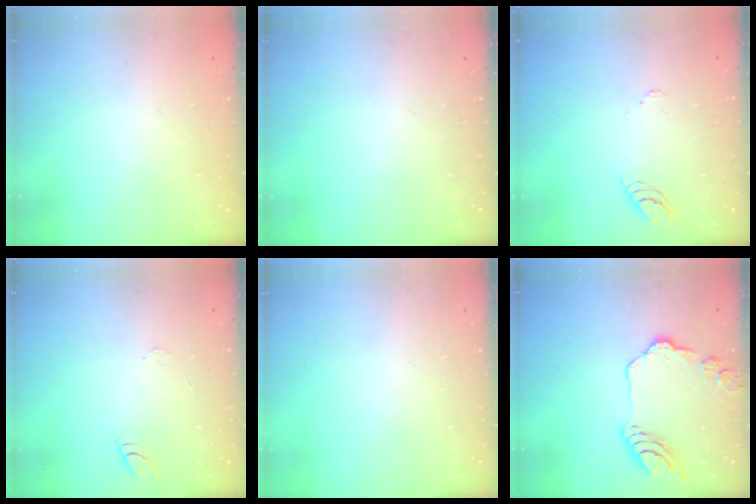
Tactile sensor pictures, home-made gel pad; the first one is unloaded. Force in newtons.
{"total": 0.0}
{"total": 3.7, "press": 3.6, "slide": 0.4}
{"total": 6.2, "press": 6.2, "slide": 0.6}
{"total": 0.0}
{"total": 14.2, "press": 14.1, "slide": 1.5}